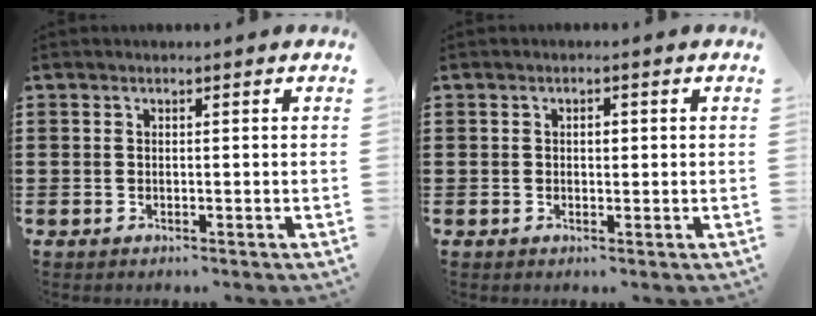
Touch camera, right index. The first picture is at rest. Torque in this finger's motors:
{"motor_torque": [0.31, -0.21, 0.01, 0.04]}